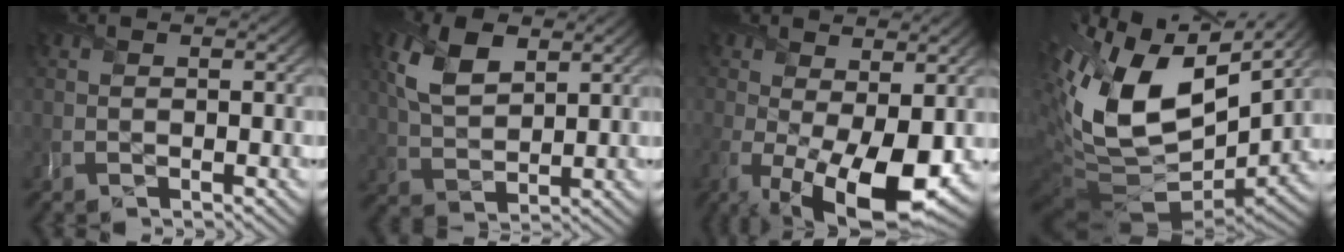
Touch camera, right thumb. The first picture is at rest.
{"total": 7.2, "force": [3.2, 3.9, 5.2], "torque": [-0.127, 0.004, 0.062]}
{"total": 12.1, "force": [-2.8, 5.5, 10.4], "torque": [-0.193, -0.039, -0.023]}
{"total": 19.0, "force": [4.5, 10.7, 15.1], "torque": [-0.329, -0.022, 0.093]}